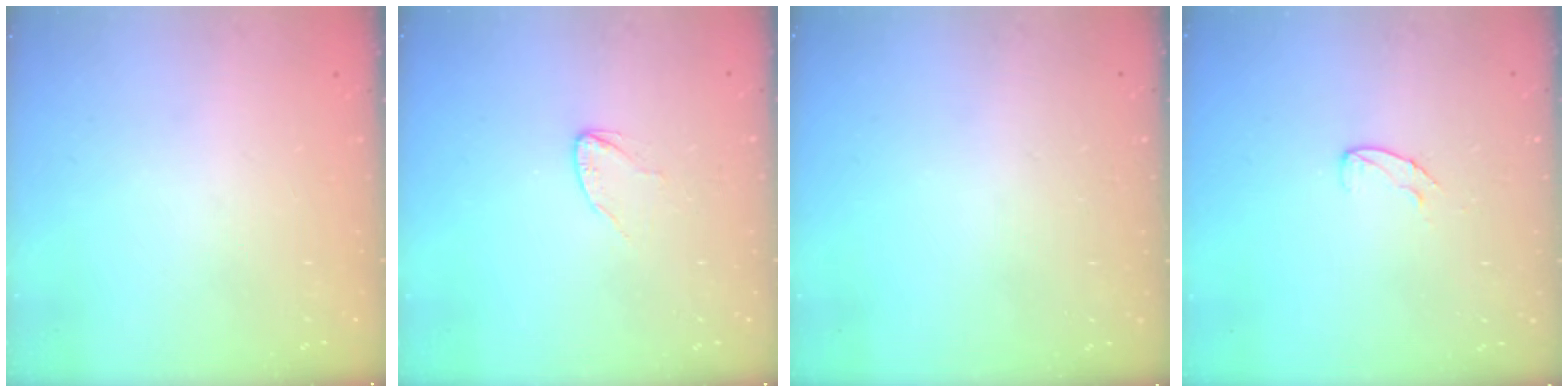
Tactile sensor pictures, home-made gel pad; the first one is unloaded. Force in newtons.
{"total": 2.9, "press": 2.9, "slide": 0.2}
{"total": 0.0}
{"total": 4.2, "press": 4.2, "slide": 0.4}